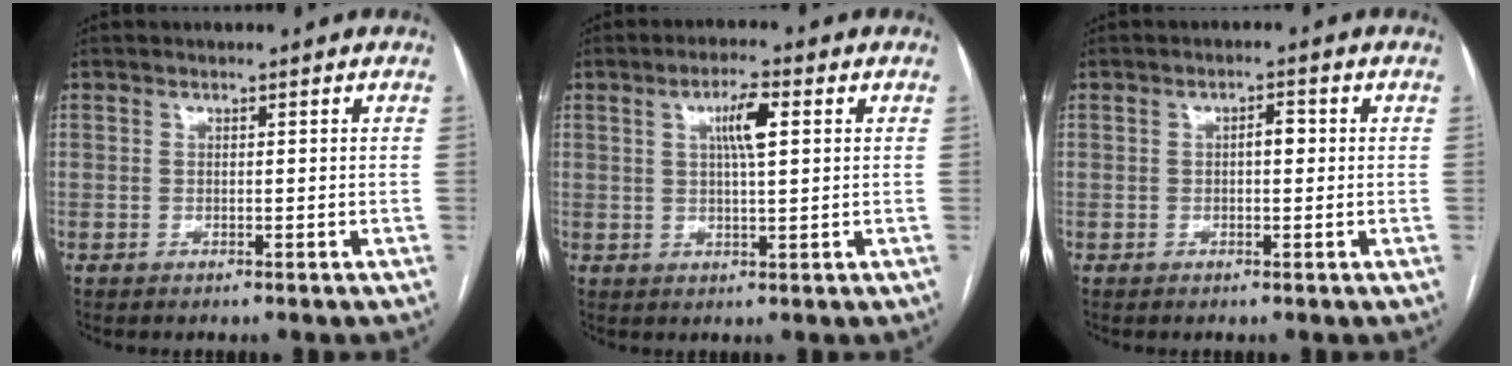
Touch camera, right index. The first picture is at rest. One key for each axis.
{"total": 5.2, "fx": 1.6, "fy": 0.7, "fz": 4.9, "tx": -0.088, "ty": 0.006, "tz": 0.027}
{"total": 2.1, "fx": 0.1, "fy": 0.9, "fz": 1.9, "tx": -0.027, "ty": 0.008, "tz": -0.001}